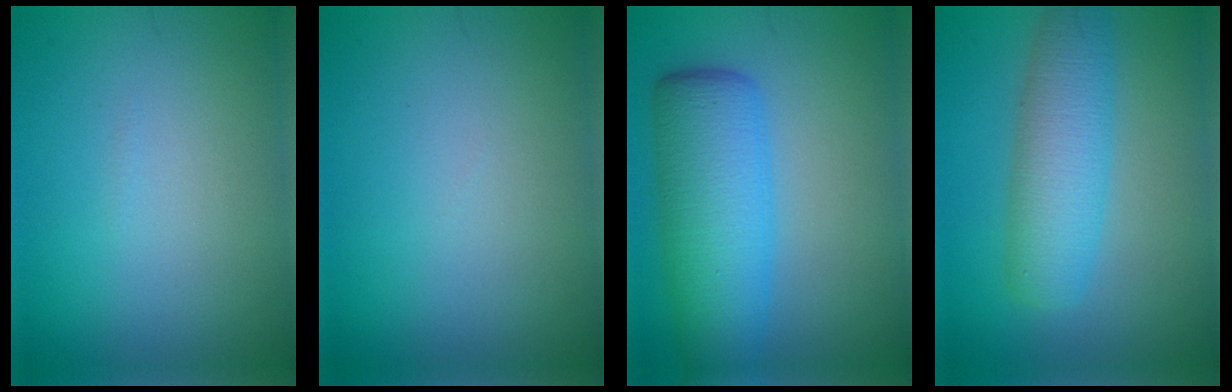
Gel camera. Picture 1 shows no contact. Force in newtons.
{"total": 0.0}
{"total": 7.9, "press": 7.9, "slide": 0.2}
{"total": 5.4, "press": 5.4, "slide": 0.3}